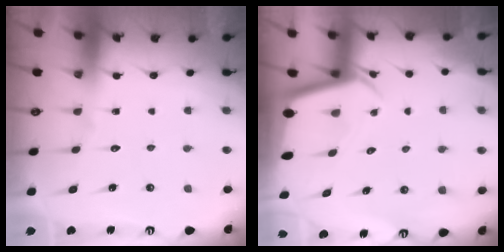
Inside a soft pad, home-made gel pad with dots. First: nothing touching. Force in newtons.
{"total": 2.8, "press": 2.8, "slide": 0.1}